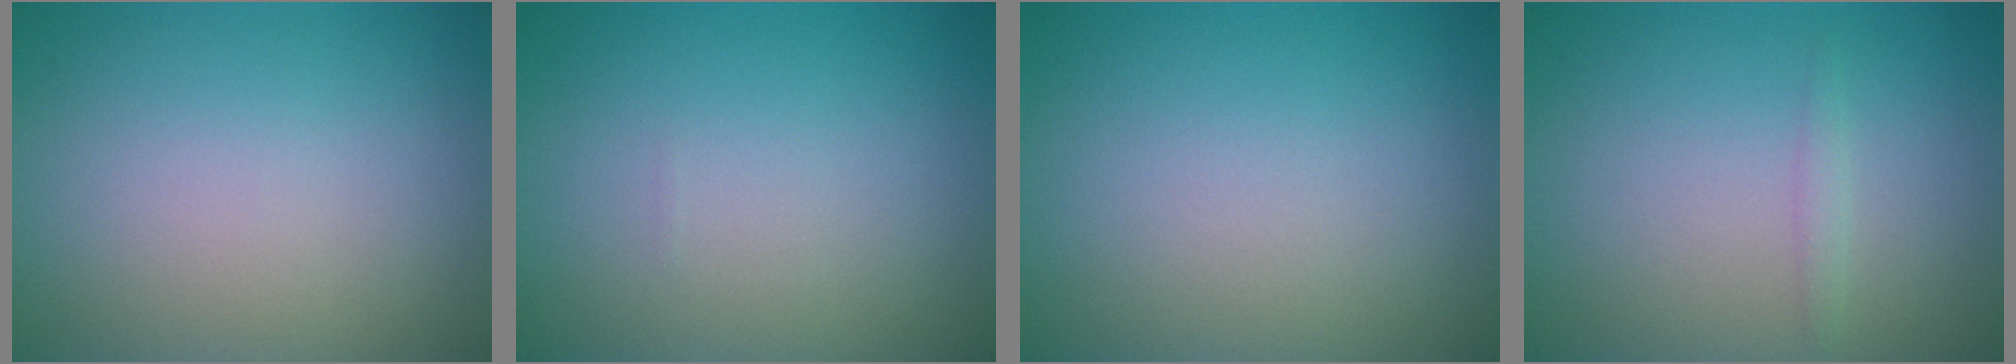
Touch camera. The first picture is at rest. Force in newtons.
{"total": 0.0}
{"total": 0.0}
{"total": 0.8, "press": 0.8, "slide": 0.1}